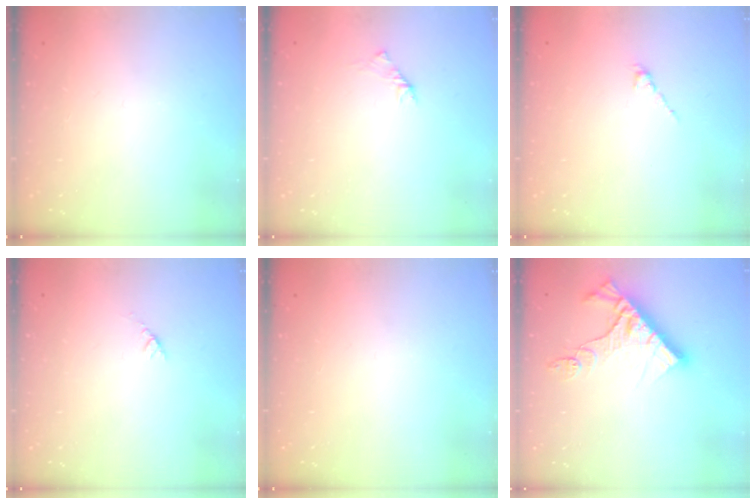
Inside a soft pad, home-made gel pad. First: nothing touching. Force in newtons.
{"total": 1.6, "press": 1.4, "slide": 0.6}
{"total": 1.3, "press": 1.2, "slide": 0.5}
{"total": 2.7, "press": 2.6, "slide": 0.4}
{"total": 0.0}
{"total": 11.8, "press": 11.8, "slide": 1.1}